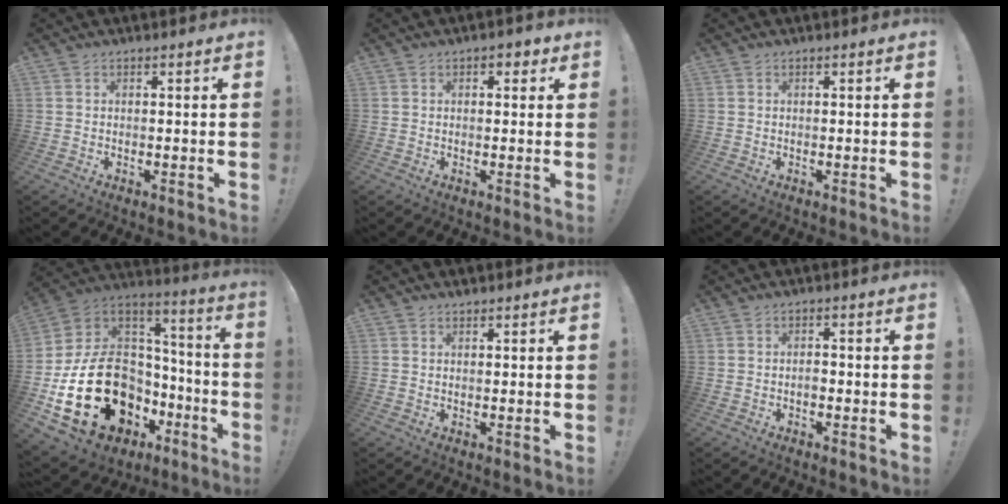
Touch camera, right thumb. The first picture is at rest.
{"total": 2.3, "force": [0.7, 1.6, 1.5], "torque": [-0.007, 0.001, 0.006]}
{"total": 0.0}
{"total": 26.0, "force": [-7.7, 18.2, 16.9], "torque": [-0.322, 0.028, -0.083]}
{"total": 0.6, "force": [0.6, 0.1, 0.0], "torque": [0.007, -0.004, 0.011]}
{"total": 1.5, "force": [-1.0, 0.8, 0.8], "torque": [-0.017, 0.003, -0.017]}